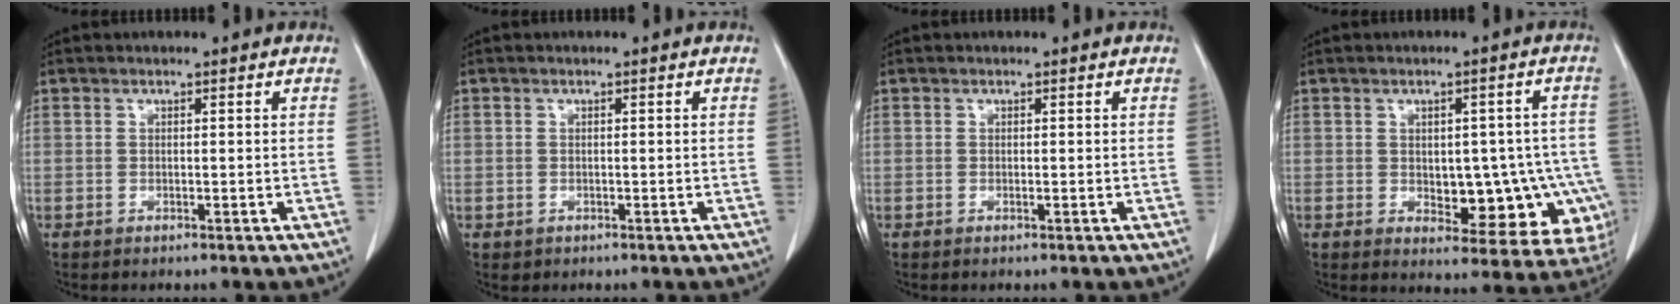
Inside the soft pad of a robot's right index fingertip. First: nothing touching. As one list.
[{"total": 1.1, "force": [-0.3, 1.0, 0.0], "torque": [0.003, 0.006, -0.003]}, {"total": 0.0}, {"total": 13.3, "force": [-3.0, 7.0, 10.8], "torque": [-0.099, 0.019, -0.019]}]